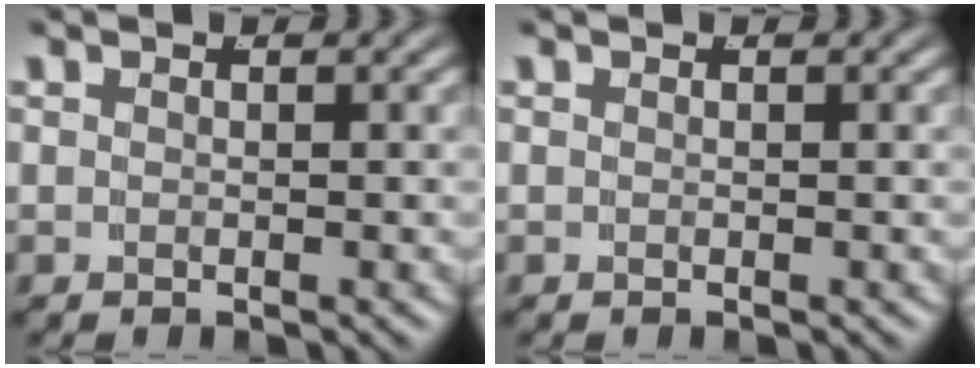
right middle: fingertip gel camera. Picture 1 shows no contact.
{"total": 0.0}